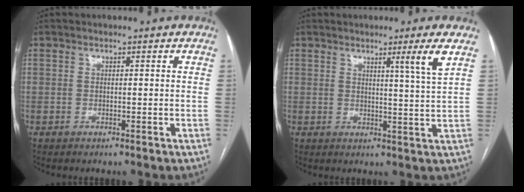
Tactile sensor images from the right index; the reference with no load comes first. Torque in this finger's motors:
{"motor_torque": [0.11, 0.29, 0.15, 0.04]}